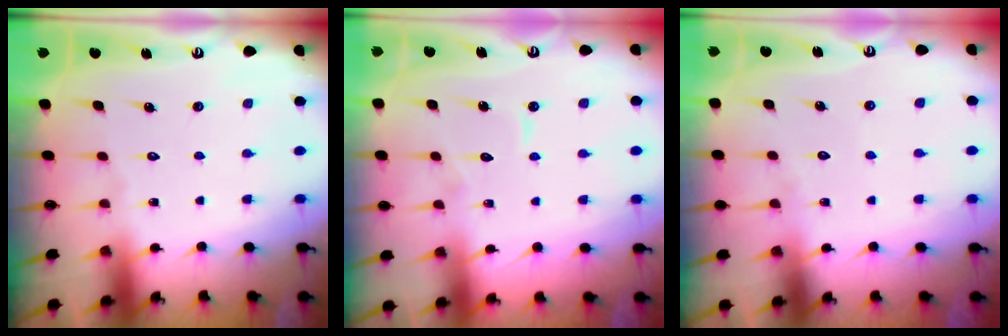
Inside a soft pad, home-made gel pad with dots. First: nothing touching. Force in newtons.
{"total": 5.2, "press": 5.1, "slide": 0.5}
{"total": 3.5, "press": 3.5, "slide": 0.4}